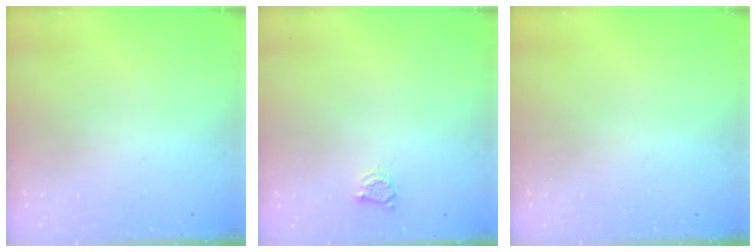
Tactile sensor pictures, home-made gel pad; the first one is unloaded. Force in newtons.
{"total": 3.2, "press": 3.1, "slide": 0.4}
{"total": 0.0}